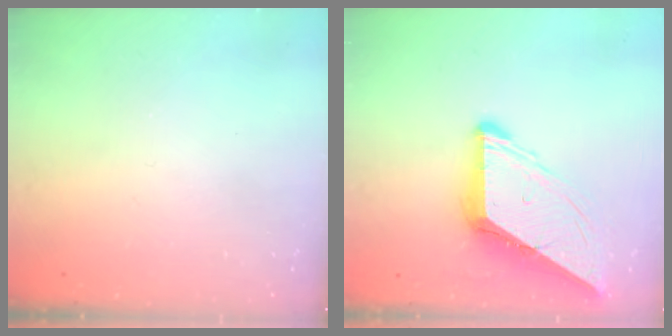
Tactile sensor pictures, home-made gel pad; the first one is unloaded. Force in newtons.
{"total": 10.6, "press": 10.5, "slide": 1.3}